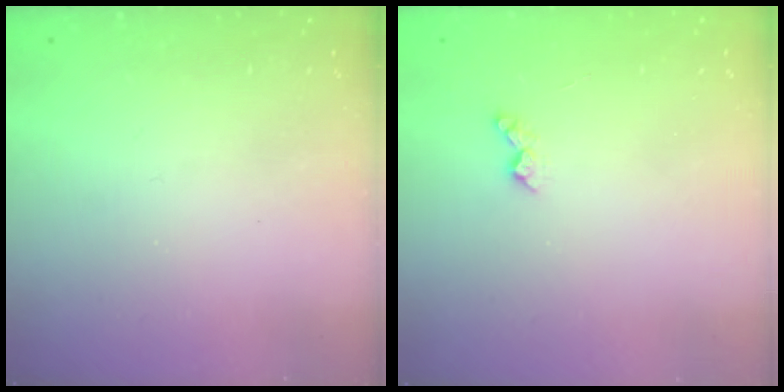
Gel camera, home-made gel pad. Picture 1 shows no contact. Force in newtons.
{"total": 3.7, "press": 3.6, "slide": 0.6}